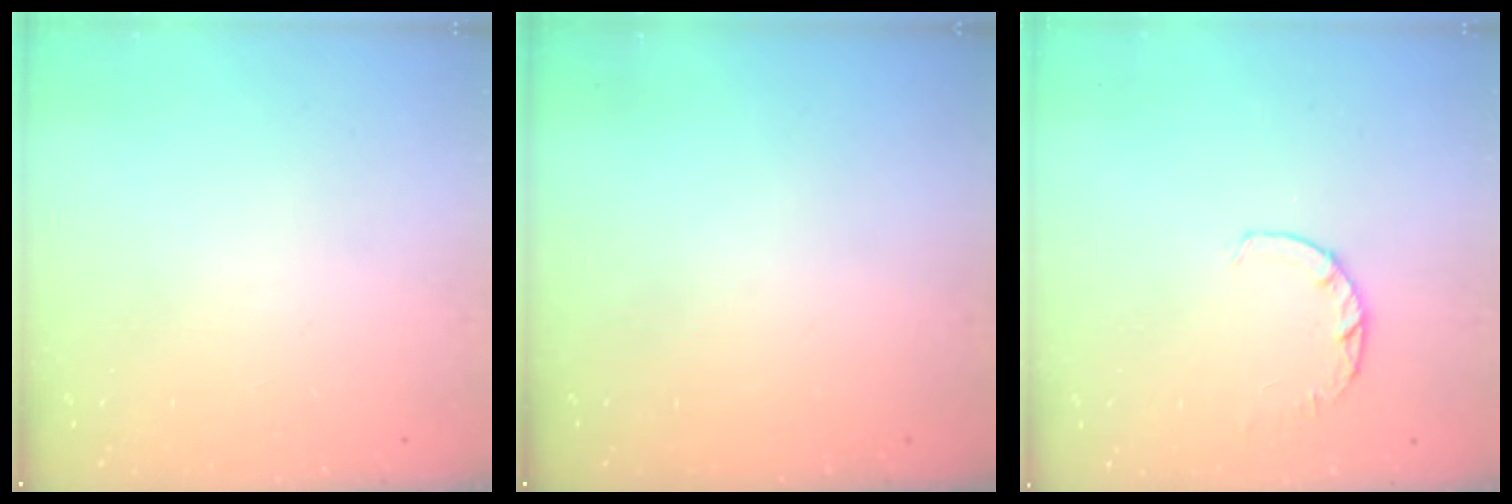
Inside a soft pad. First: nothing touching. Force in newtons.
{"total": 0.0}
{"total": 2.8, "press": 2.7, "slide": 0.5}